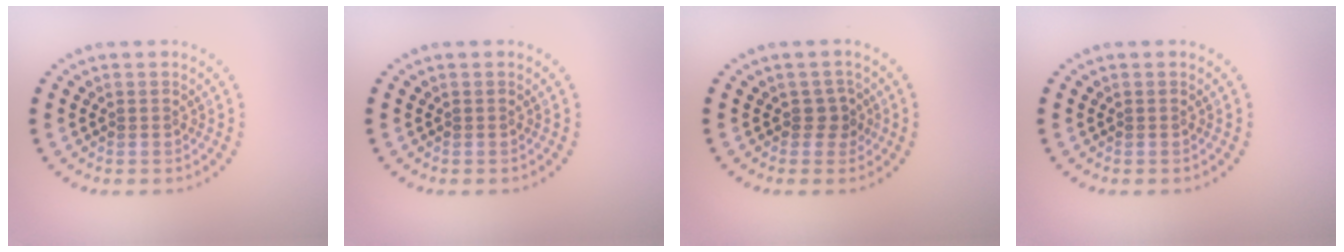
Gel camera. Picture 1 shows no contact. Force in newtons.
{"total": 0.0}
{"total": 1.6, "press": 1.4, "slide": 0.9}
{"total": 0.0}